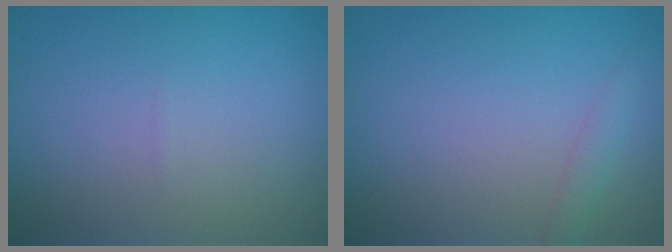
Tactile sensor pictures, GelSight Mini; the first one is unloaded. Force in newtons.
{"total": 1.2, "press": 1.2, "slide": 0.0}